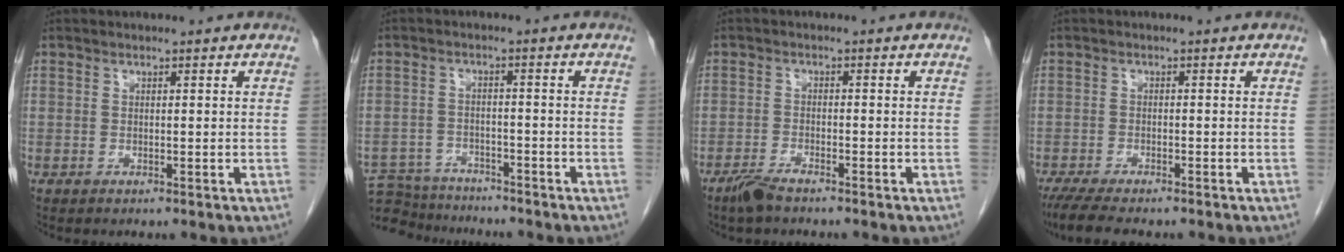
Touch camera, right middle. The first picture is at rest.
{"total": 9.9, "force": [-9.3, 2.8, 1.7], "torque": [-0.034, 0.005, -0.145]}
{"total": 3.2, "force": [-2.6, 0.5, 1.8], "torque": [-0.042, -0.005, -0.050]}
{"total": 7.5, "force": [-6.0, 1.7, 4.2], "torque": [-0.065, -0.015, -0.096]}